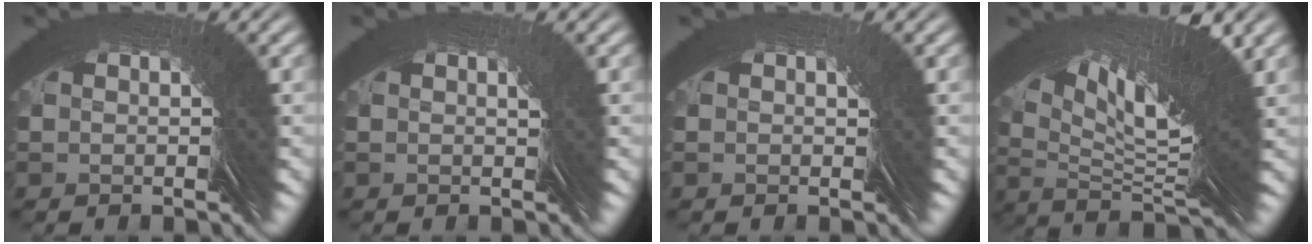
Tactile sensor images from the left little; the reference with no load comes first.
{"total": 2.1, "force": [-0.2, -1.5, -1.4], "torque": [0.029, 0.011, -0.004]}
{"total": 0.7, "force": [0.1, -0.1, -0.6], "torque": [0.009, 0.004, 0.000]}
{"total": 8.9, "force": [4.4, -1.1, 7.6], "torque": [-0.080, 0.049, 0.062]}